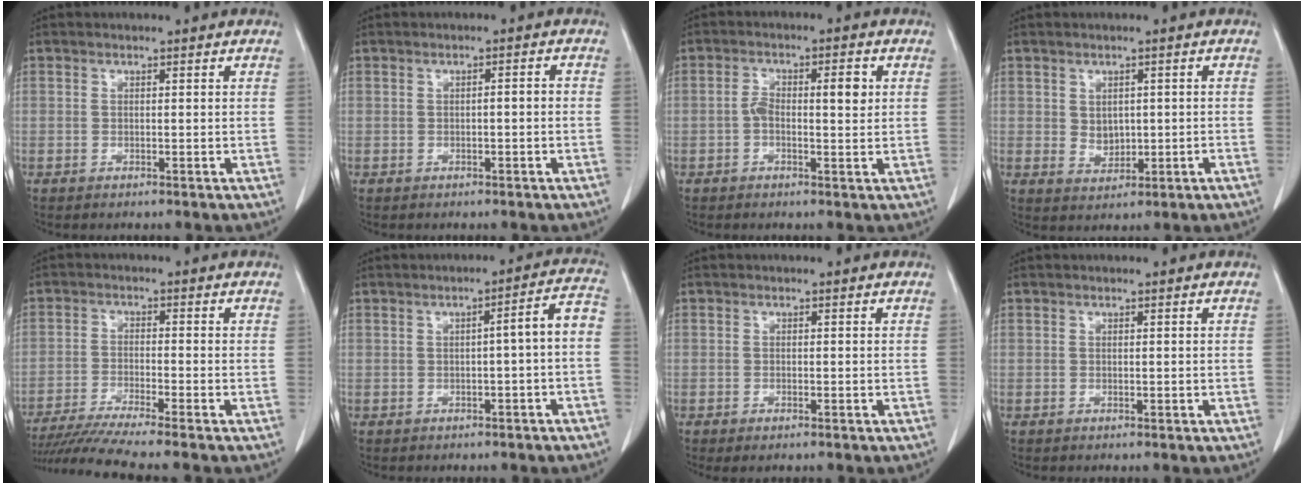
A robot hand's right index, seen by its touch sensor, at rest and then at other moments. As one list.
[{"total": 1.2, "force": [-0.4, 0.3, 1.2], "torque": [-0.017, 0.003, -0.005]}, {"total": 5.1, "force": [0.3, 1.9, 4.8], "torque": [-0.085, 0.019, 0.004]}, {"total": 2.6, "force": [0.1, 2.0, 1.7], "torque": [-0.030, -0.003, 0.011]}, {"total": 9.7, "force": [-8.4, -1.9, 4.4], "torque": [-0.065, -0.024, -0.141]}, {"total": 5.0, "force": [-1.2, 0.2, 4.9], "torque": [-0.057, 0.020, -0.016]}, {"total": 1.1, "force": [-0.8, 0.2, 0.7], "torque": [-0.013, -0.003, -0.010]}, {"total": 0.0}]